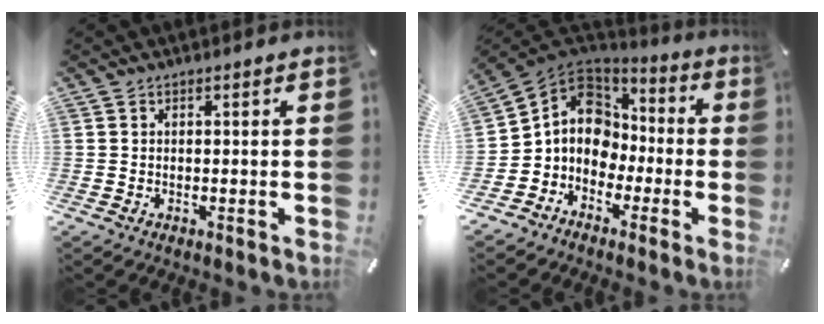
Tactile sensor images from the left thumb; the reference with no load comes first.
{"total": 10.6, "force": [-0.8, 9.9, 3.7], "torque": [-0.079, 0.005, -0.010]}